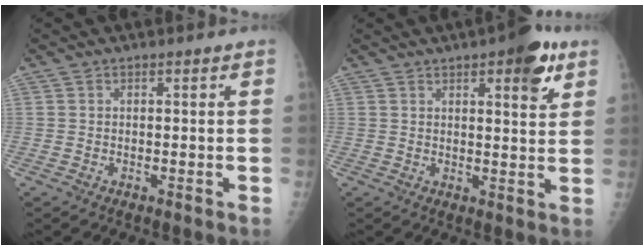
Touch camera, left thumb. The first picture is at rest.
{"total": 8.4, "force": [4.4, 2.6, 6.7], "torque": [-0.073, -0.016, 0.053]}